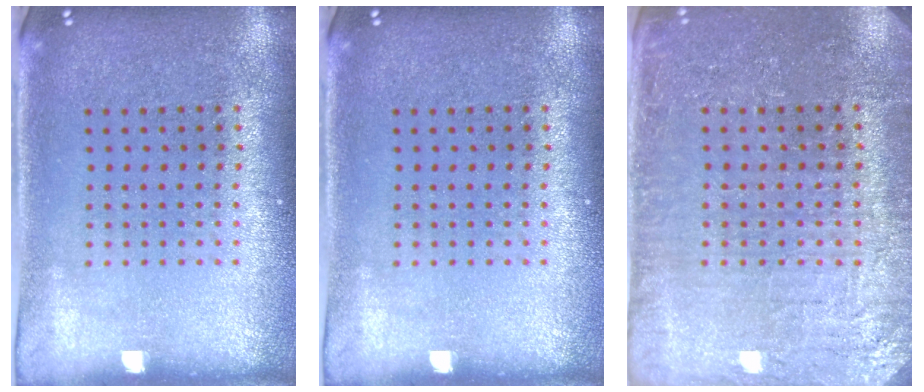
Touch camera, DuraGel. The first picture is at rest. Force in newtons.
{"total": 0.0}
{"total": 3.5, "press": 3.4, "slide": 0.8}